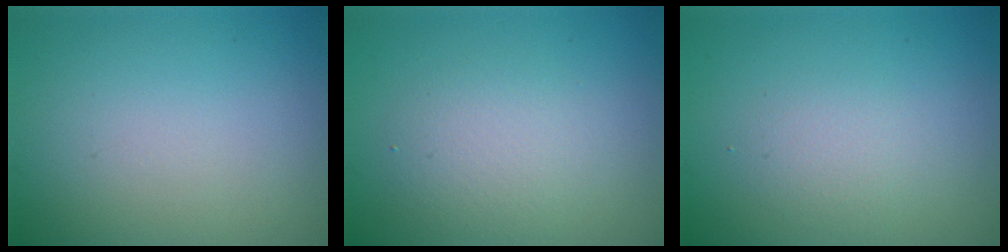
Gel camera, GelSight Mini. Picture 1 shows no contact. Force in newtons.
{"total": 2.9, "press": 2.9, "slide": 0.4}
{"total": 1.6, "press": 1.6, "slide": 0.1}